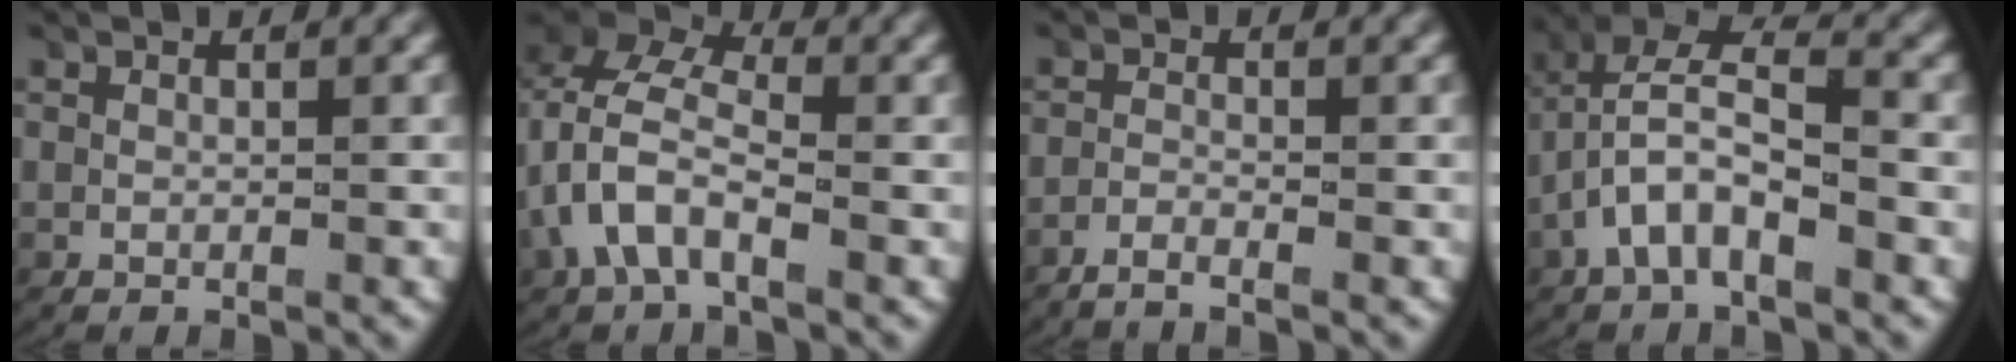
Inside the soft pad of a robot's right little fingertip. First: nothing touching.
{"total": 7.3, "force": [0.7, 5.3, 5.0], "torque": [-0.111, 0.003, 0.000]}
{"total": 2.5, "force": [-2.2, 0.3, 1.0], "torque": [-0.025, -0.006, -0.040]}
{"total": 4.1, "force": [-0.4, 2.5, 3.3], "torque": [-0.074, -0.010, -0.007]}